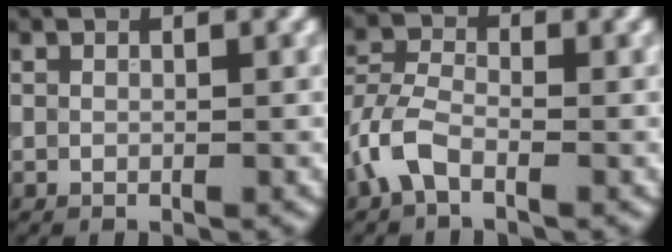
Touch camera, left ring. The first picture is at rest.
{"total": 3.6, "force": [-1.8, 1.9, 2.4], "torque": [-0.057, 0.006, -0.051]}